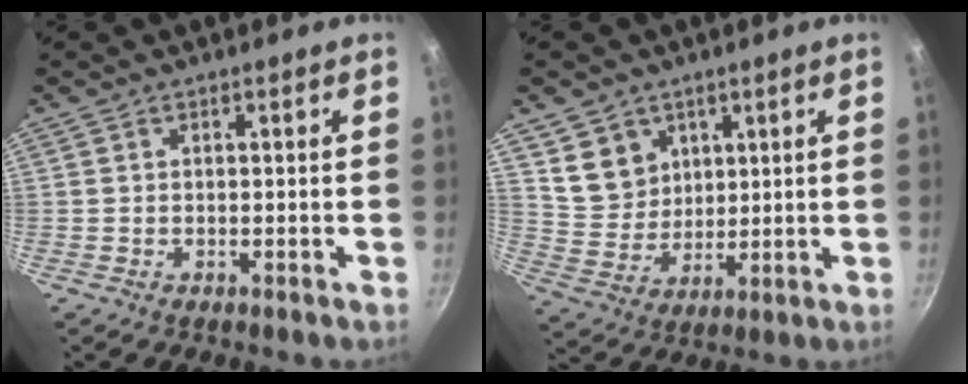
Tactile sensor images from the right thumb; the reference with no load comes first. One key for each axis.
{"total": 8.5, "fx": 4.2, "fy": 6.9, "fz": 2.6, "tx": -0.019, "ty": -0.020, "tz": 0.093}